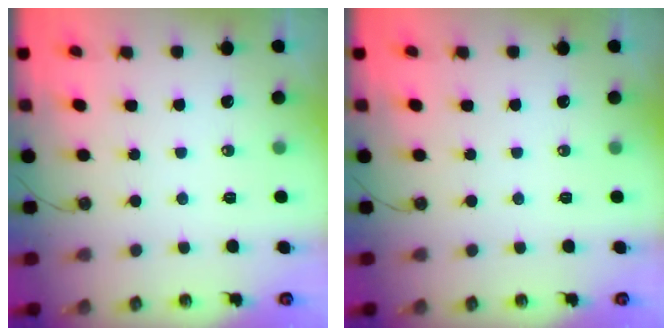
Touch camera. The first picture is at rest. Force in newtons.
{"total": 0.0}